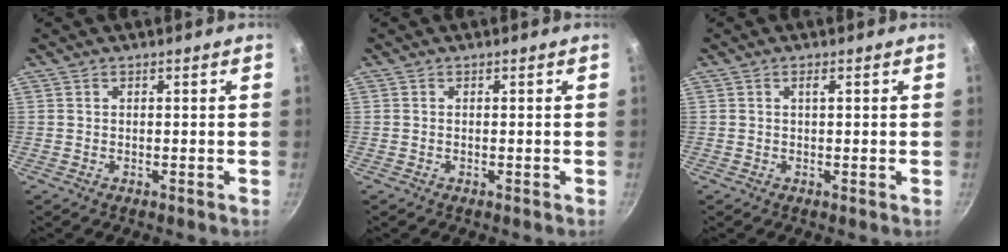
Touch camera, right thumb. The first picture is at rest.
{"total": 0.0}
{"total": 1.3, "force": [0.4, 0.3, 1.2], "torque": [-0.020, -0.001, 0.004]}